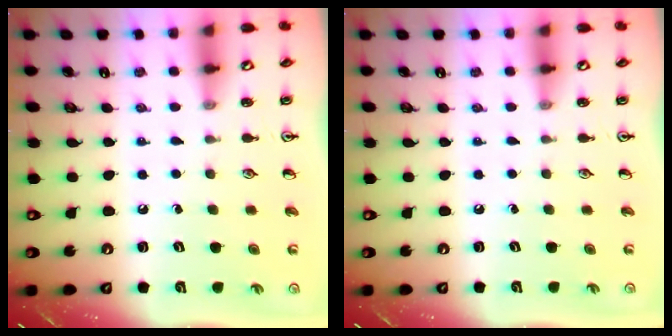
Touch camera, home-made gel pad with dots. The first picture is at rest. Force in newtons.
{"total": 0.0}